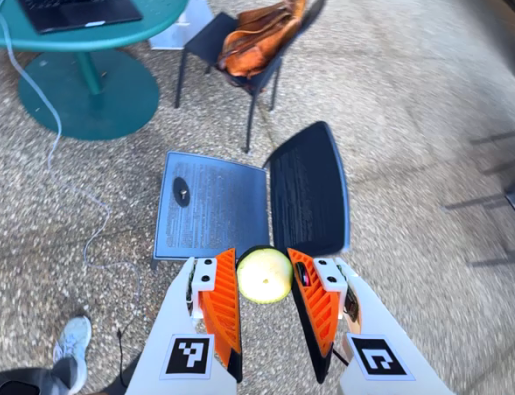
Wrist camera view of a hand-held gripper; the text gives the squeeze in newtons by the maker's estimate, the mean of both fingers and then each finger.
{"total": 9.2, "left": 9.2, "right": 9.2}